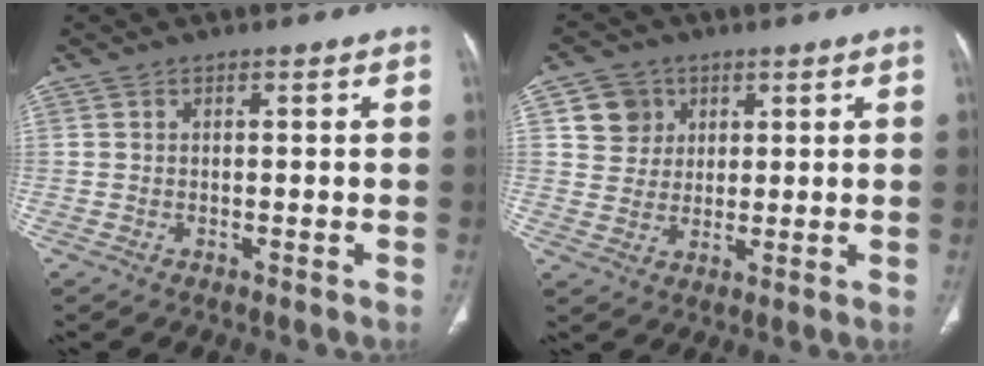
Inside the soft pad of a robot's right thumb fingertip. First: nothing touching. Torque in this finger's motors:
{"motor_torque": [-0.98, 0.76, -0.10, -0.33, -0.09]}